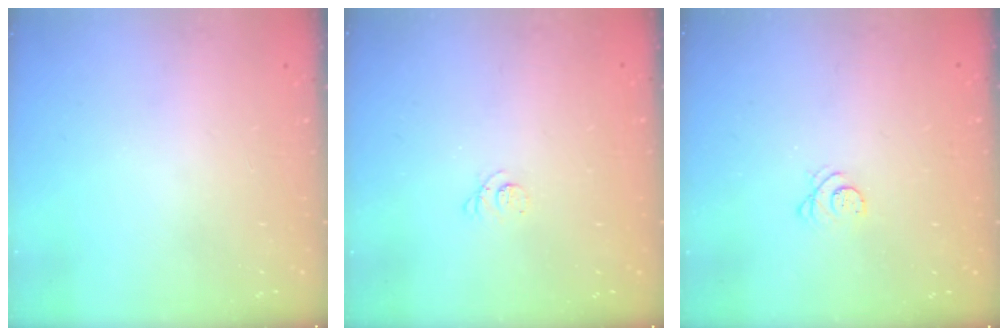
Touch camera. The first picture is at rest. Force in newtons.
{"total": 2.3, "press": 2.3, "slide": 0.3}
{"total": 2.7, "press": 2.7, "slide": 0.4}